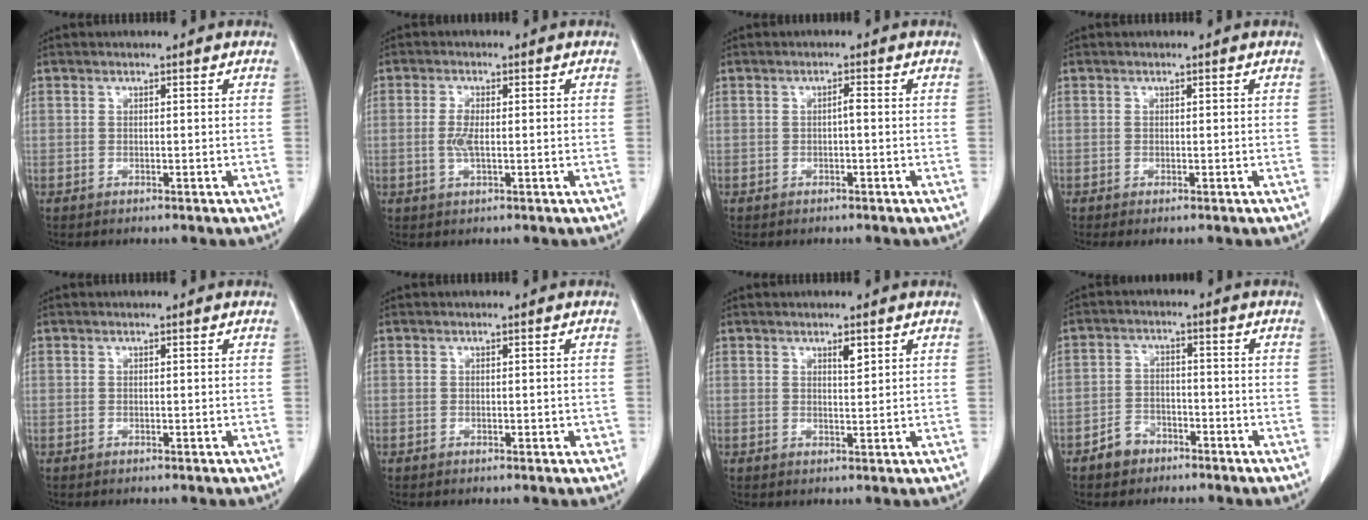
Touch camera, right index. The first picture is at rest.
{"total": 3.5, "force": [-0.2, 1.2, 3.3], "torque": [-0.073, 0.002, -0.004]}
{"total": 1.0, "force": [-0.2, 0.1, 1.0], "torque": [-0.015, 0.002, -0.002]}
{"total": 0.6, "force": [-0.2, 0.1, 0.5], "torque": [-0.009, -0.003, -0.002]}
{"total": 0.0}
{"total": 1.3, "force": [-0.2, 0.6, 1.1], "torque": [-0.013, 0.001, -0.001]}
{"total": 1.7, "force": [1.0, 0.4, 1.3], "torque": [-0.023, -0.005, 0.018]}
{"total": 4.2, "force": [-2.8, 2.9, 1.0], "torque": [-0.018, 0.011, -0.048]}